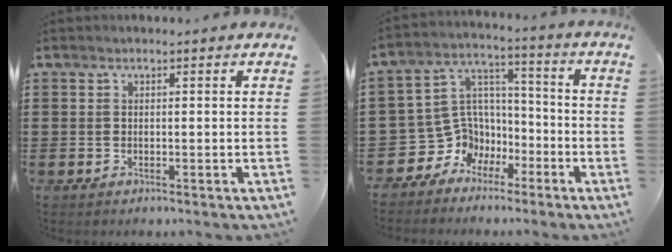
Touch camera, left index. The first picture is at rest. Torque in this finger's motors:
{"motor_torque": [0.16, 0.28, 0.04, -0.01]}